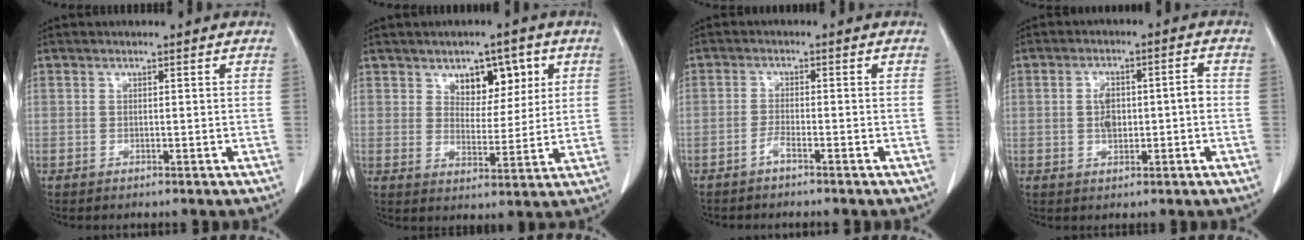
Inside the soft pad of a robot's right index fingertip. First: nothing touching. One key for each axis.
{"total": 6.8, "fx": 3.3, "fy": 4.1, "fz": 4.3, "tx": -0.052, "ty": 0.008, "tz": 0.054}
{"total": 1.7, "fx": -1.4, "fy": -0.1, "fz": 1.0, "tx": -0.022, "ty": 0.001, "tz": -0.029}
{"total": 5.3, "fx": -0.4, "fy": 2.3, "fz": 4.7, "tx": -0.089, "ty": 0.016, "tz": -0.004}